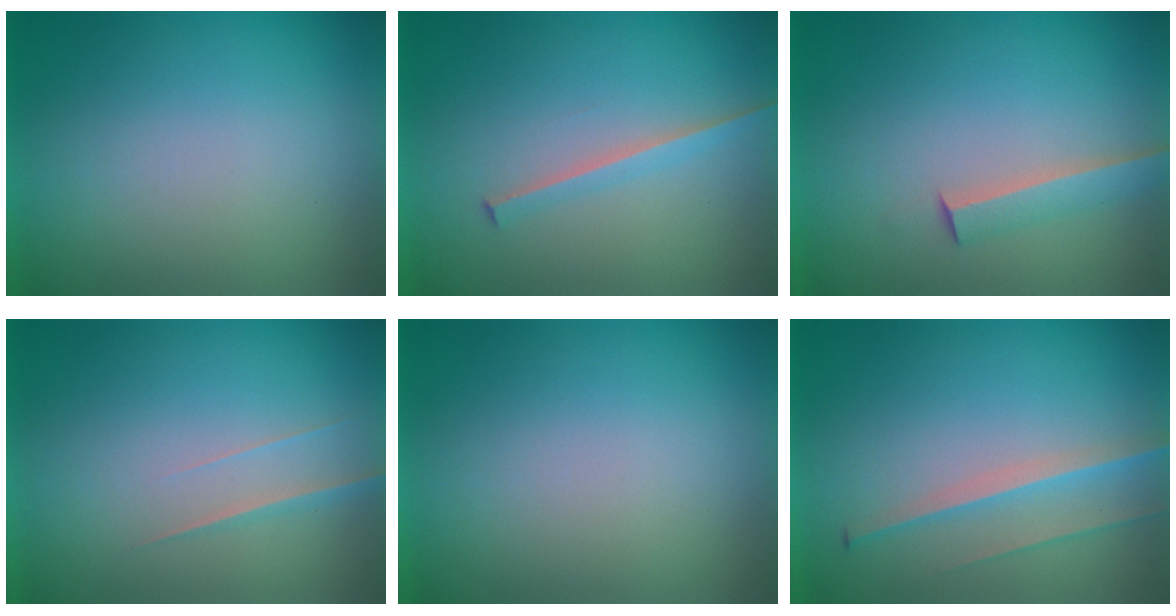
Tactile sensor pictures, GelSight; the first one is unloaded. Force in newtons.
{"total": 1.8}
{"total": 2.5}
{"total": 1.5}
{"total": 1.3}
{"total": 2.7}